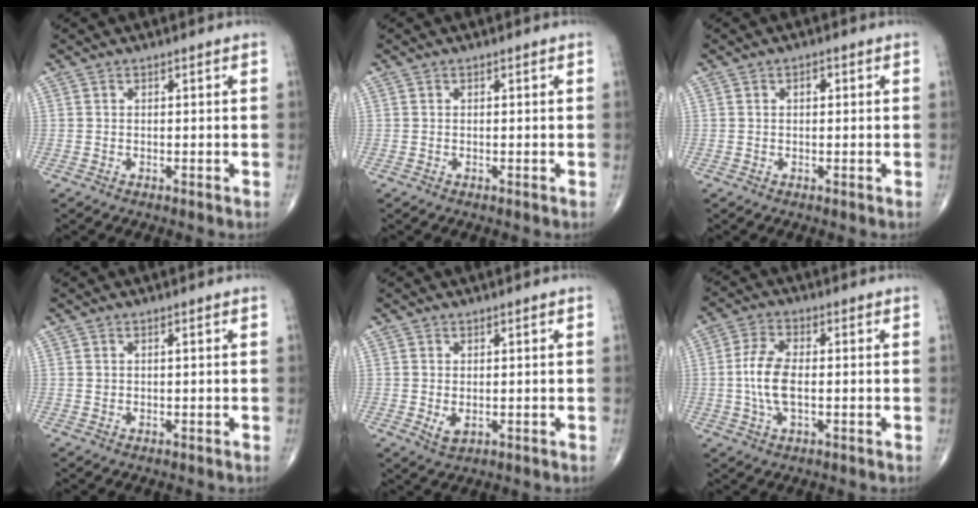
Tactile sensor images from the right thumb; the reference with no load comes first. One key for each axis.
{"total": 0.0}
{"total": 1.5, "fx": 0.4, "fy": 0.9, "fz": 1.1, "tx": -0.014, "ty": 0.005, "tz": 0.005}
{"total": 0.7, "fx": 0.2, "fy": 0.3, "fz": 0.6, "tx": -0.009, "ty": 0.000, "tz": 0.007}
{"total": 2.4, "fx": -0.2, "fy": 1.4, "fz": 1.9, "tx": -0.032, "ty": -0.005, "tz": 0.004}
{"total": 7.7, "fx": -0.5, "fy": 3.6, "fz": 6.8, "tx": -0.149, "ty": 0.008, "tz": -0.013}